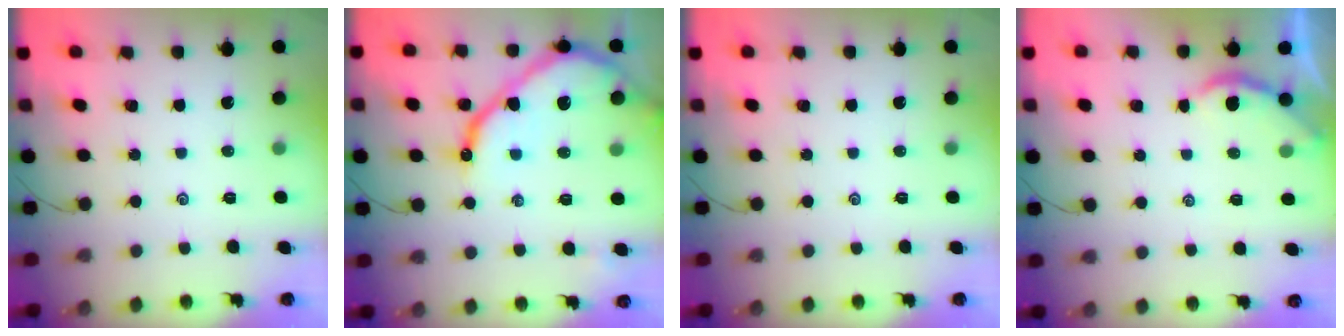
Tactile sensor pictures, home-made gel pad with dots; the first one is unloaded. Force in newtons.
{"total": 14.9, "press": 14.9, "slide": 1.5}
{"total": 0.0}
{"total": 2.3, "press": 2.2, "slide": 0.3}